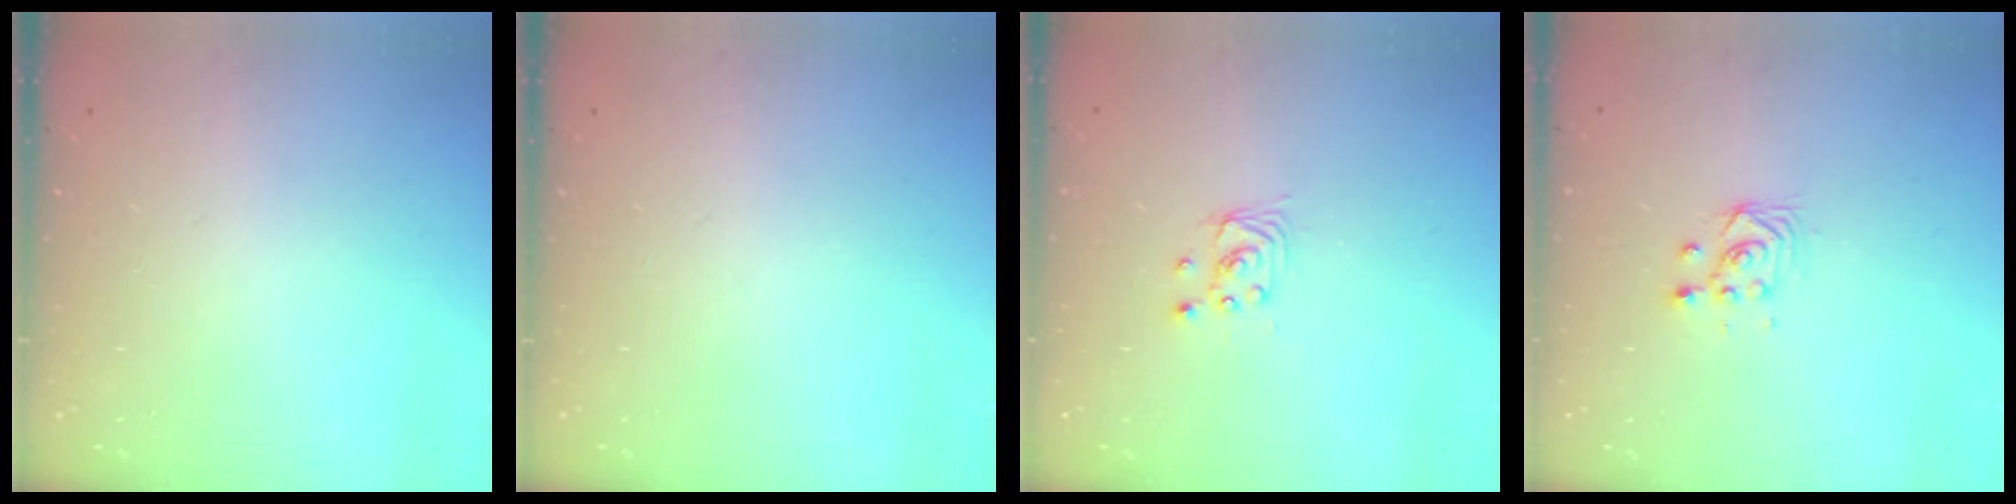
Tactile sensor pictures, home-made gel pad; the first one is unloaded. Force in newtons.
{"total": 0.0}
{"total": 2.8, "press": 2.8, "slide": 0.1}
{"total": 3.3, "press": 3.1, "slide": 1.0}